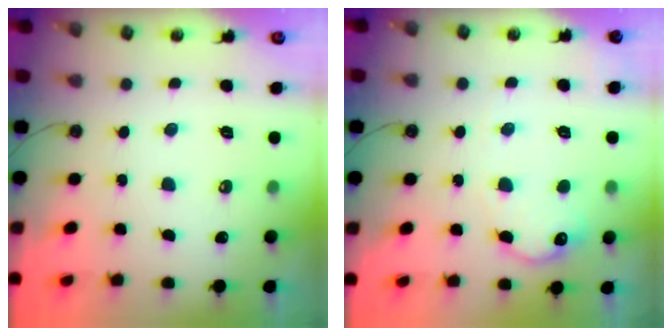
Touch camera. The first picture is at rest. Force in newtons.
{"total": 12.4, "press": 12.4, "slide": 0.6}